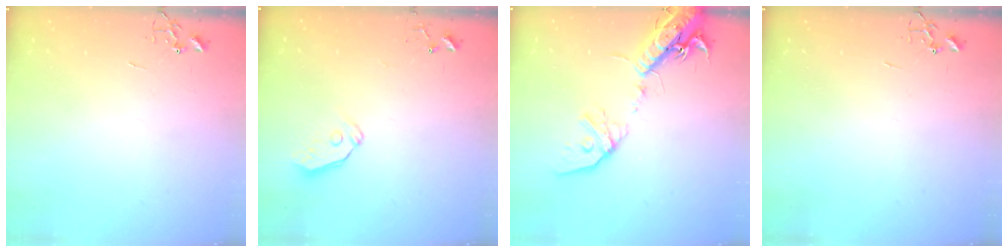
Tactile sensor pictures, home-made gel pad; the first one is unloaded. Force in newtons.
{"total": 4.8, "press": 4.8, "slide": 0.4}
{"total": 18.3, "press": 17.9, "slide": 3.7}
{"total": 0.0}